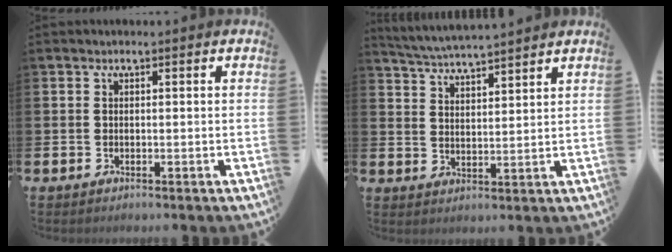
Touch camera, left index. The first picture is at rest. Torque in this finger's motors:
{"motor_torque": [0.38, -0.71, 0.42, 0.13]}